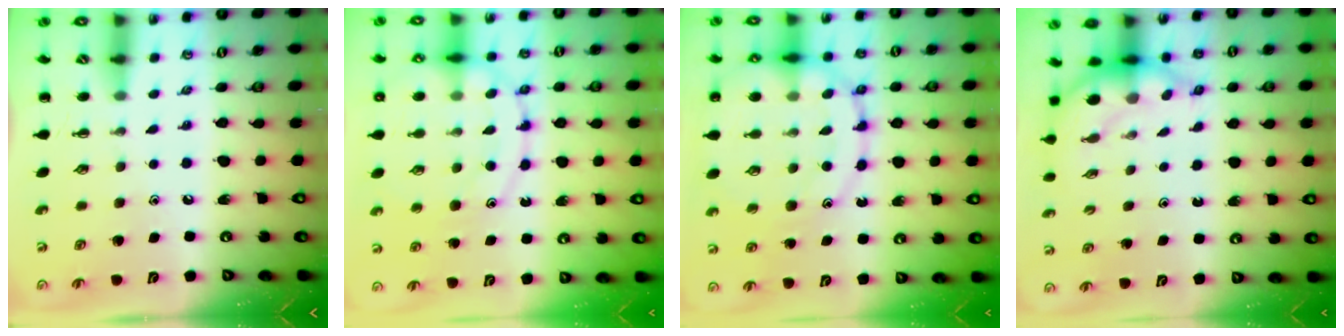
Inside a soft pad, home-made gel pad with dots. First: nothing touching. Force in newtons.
{"total": 15.7, "press": 15.6, "slide": 1.7}
{"total": 16.6, "press": 16.5, "slide": 2.2}
{"total": 6.1, "press": 6.0, "slide": 0.8}